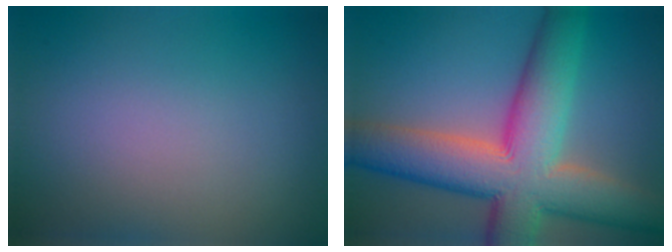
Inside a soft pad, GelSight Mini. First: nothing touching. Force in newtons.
{"total": 12.4, "press": 12.3, "slide": 1.1}